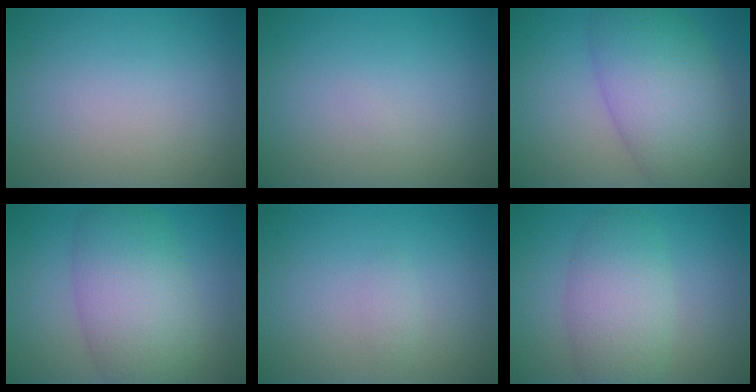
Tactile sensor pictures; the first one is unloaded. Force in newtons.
{"total": 0.0}
{"total": 8.9, "press": 8.9, "slide": 0.3}
{"total": 7.3, "press": 7.2, "slide": 0.5}
{"total": 0.7, "press": 0.7, "slide": 0.0}
{"total": 5.0, "press": 5.0, "slide": 0.3}